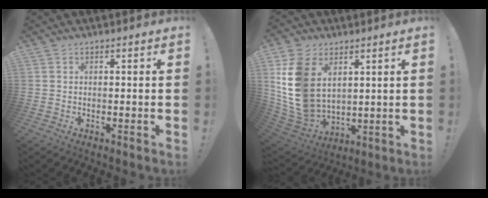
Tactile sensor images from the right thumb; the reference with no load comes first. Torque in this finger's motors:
{"motor_torque": [1.45, 3.56, 0.51, 0.48, 0.42]}